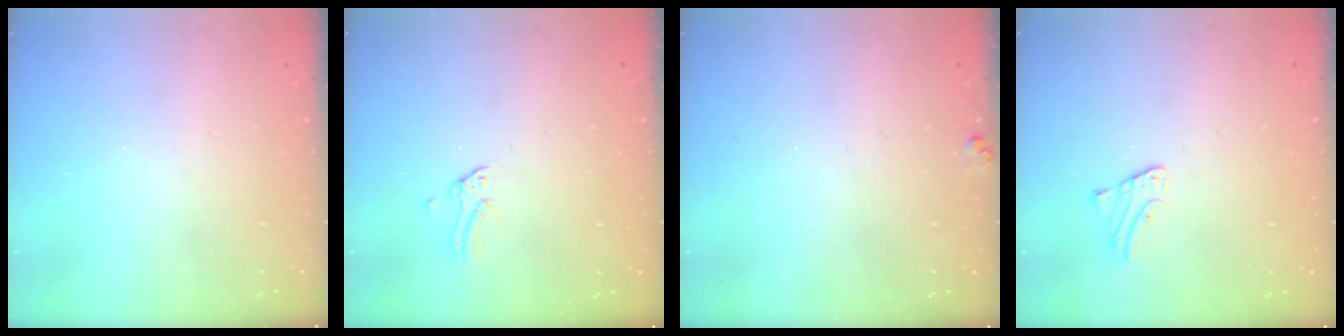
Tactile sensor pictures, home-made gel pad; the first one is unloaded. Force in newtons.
{"total": 0.0}
{"total": 3.4, "press": 3.4, "slide": 0.4}
{"total": 1.2, "press": 1.2, "slide": 0.1}